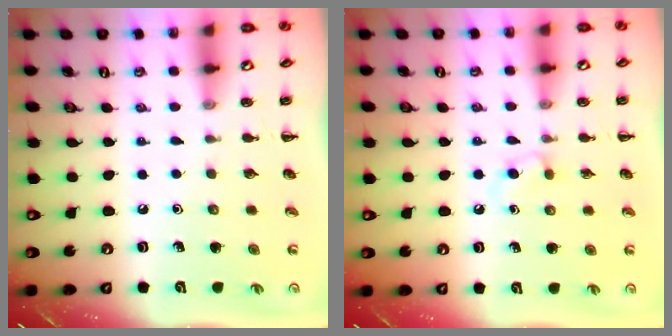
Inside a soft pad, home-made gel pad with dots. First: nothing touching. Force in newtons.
{"total": 2.9, "press": 2.6, "slide": 1.3}